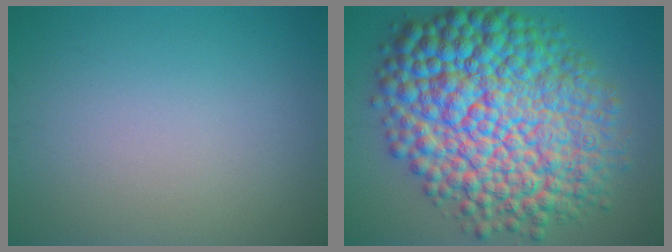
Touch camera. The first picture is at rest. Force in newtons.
{"total": 16.5, "press": 16.5, "slide": 0.1}